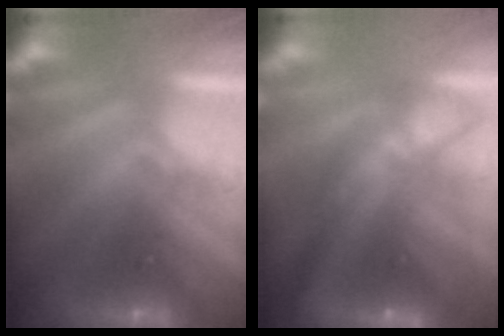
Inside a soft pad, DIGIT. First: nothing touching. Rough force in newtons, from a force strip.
{"total": 11.3}